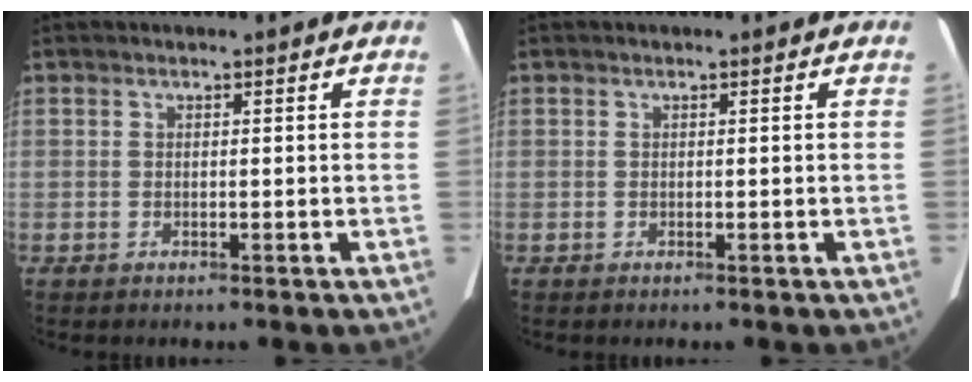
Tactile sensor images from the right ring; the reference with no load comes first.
{"total": 0.0}